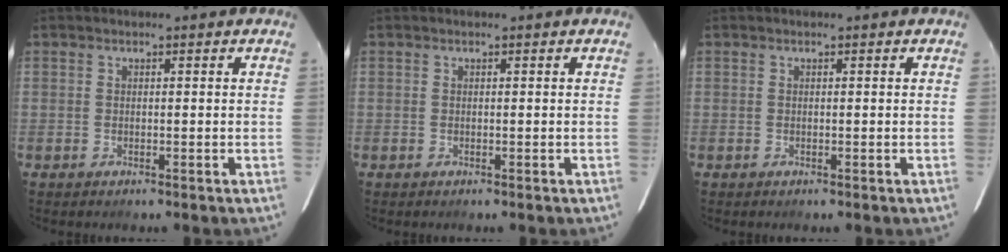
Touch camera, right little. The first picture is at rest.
{"total": 0.0}
{"total": 0.0}